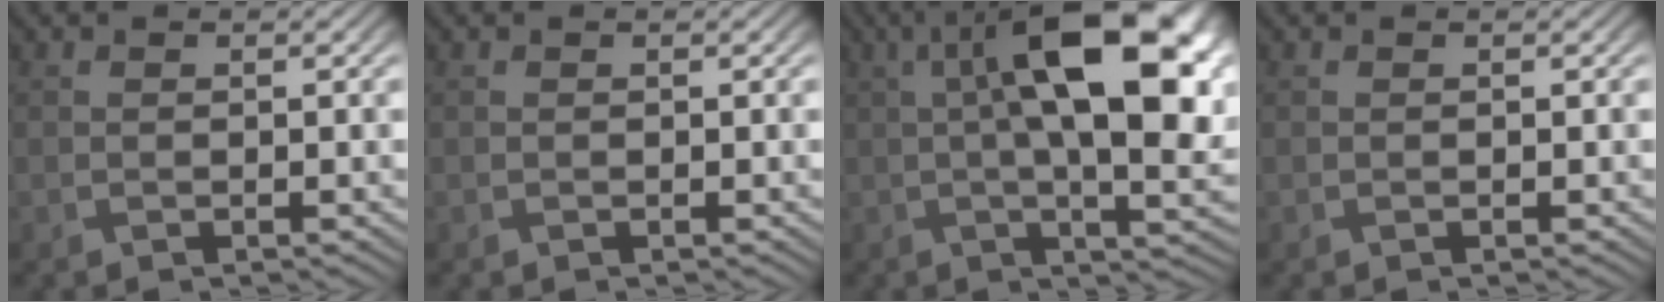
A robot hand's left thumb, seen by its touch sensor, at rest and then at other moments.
{"total": 0.0}
{"total": 17.5, "force": [3.4, 6.5, 15.9], "torque": [-0.246, 0.024, 0.049]}
{"total": 0.0}